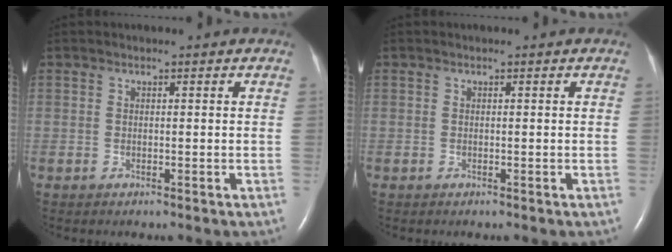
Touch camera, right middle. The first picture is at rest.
{"total": 0.0}